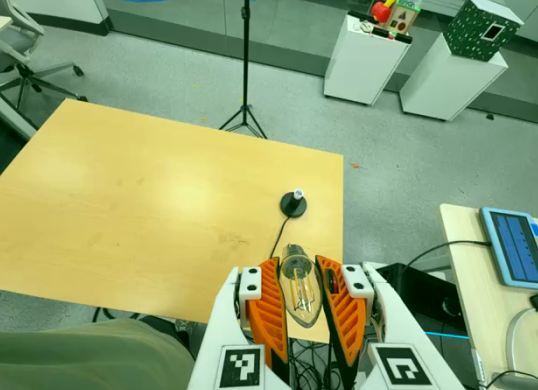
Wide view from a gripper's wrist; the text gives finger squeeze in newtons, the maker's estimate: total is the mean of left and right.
{"total": 23.2, "left": 26.3, "right": 20.2}